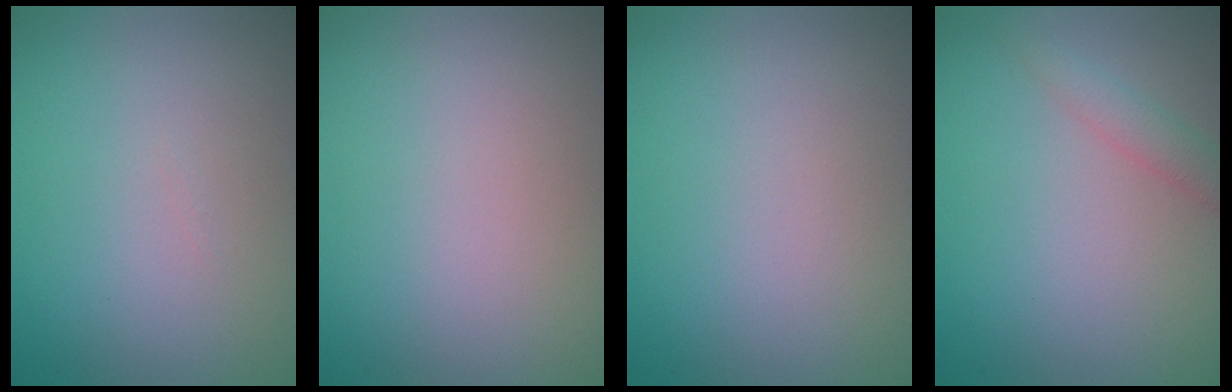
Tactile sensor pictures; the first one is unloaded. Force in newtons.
{"total": 0.0}
{"total": 0.0}
{"total": 1.7, "press": 1.7, "slide": 0.0}